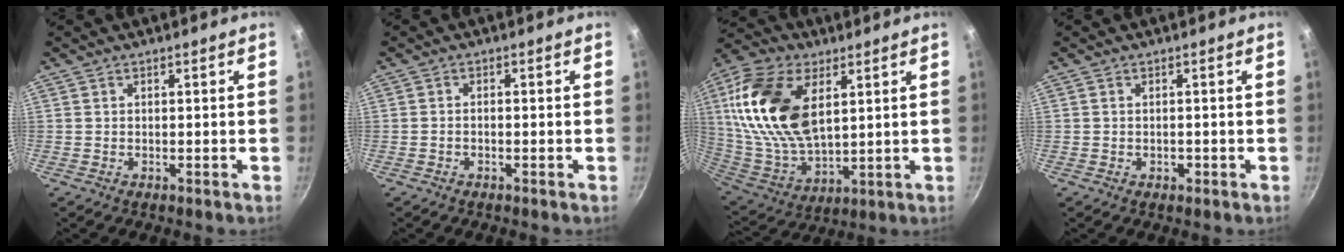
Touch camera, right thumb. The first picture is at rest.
{"total": 0.9, "force": [-0.5, 0.5, 0.6], "torque": [-0.014, 0.009, -0.011]}
{"total": 22.2, "force": [6.5, 12.7, 17.0], "torque": [-0.322, -0.022, 0.129]}
{"total": 1.1, "force": [-0.4, 0.8, 0.7], "torque": [-0.008, 0.002, -0.006]}